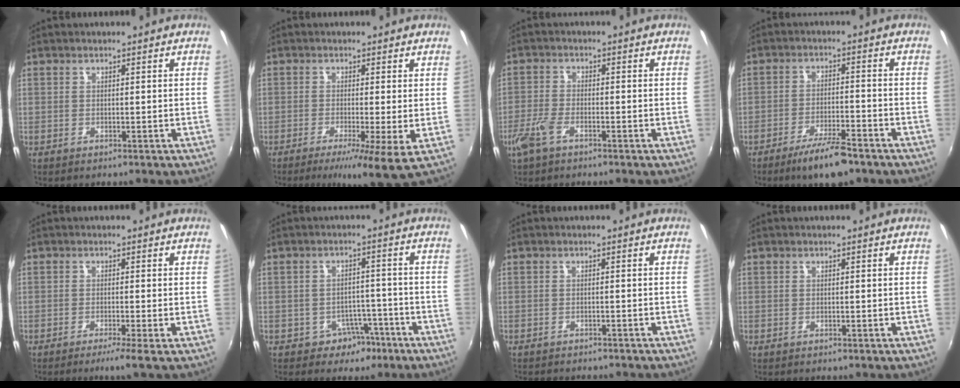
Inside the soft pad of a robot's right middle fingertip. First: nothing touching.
{"total": 6.3, "force": [-2.0, 0.0, 6.0], "torque": [-0.116, -0.019, -0.036]}
{"total": 5.0, "force": [-3.1, 2.1, 3.4], "torque": [-0.086, -0.007, -0.061]}
{"total": 8.5, "force": [-6.3, 1.9, 5.4], "torque": [-0.112, -0.005, -0.105]}
{"total": 2.4, "force": [-1.4, -0.7, 1.7], "torque": [-0.039, -0.006, -0.031]}
{"total": 5.1, "force": [-3.2, 3.8, 1.2], "torque": [-0.028, 0.018, -0.034]}
{"total": 3.4, "force": [-3.2, 0.9, 1.0], "torque": [-0.027, -0.011, -0.047]}
{"total": 0.0}